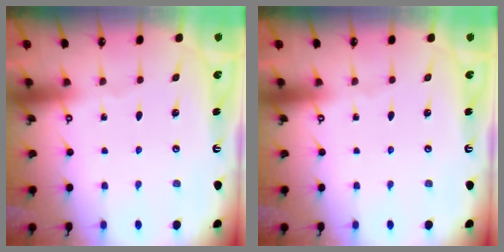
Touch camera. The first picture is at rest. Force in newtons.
{"total": 0.0}